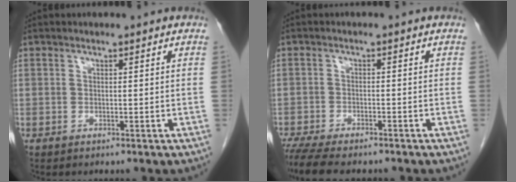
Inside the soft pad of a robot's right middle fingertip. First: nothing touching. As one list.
[{"total": 9.8, "force": [-8.3, 2.3, 4.8], "torque": [-0.078, -0.012, -0.129]}]